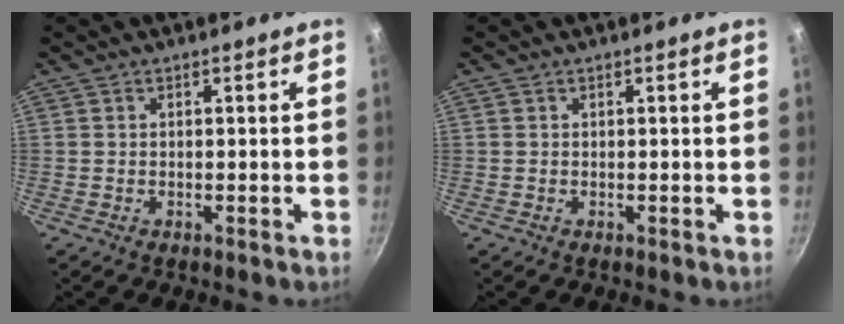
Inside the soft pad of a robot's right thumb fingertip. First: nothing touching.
{"total": 0.0}